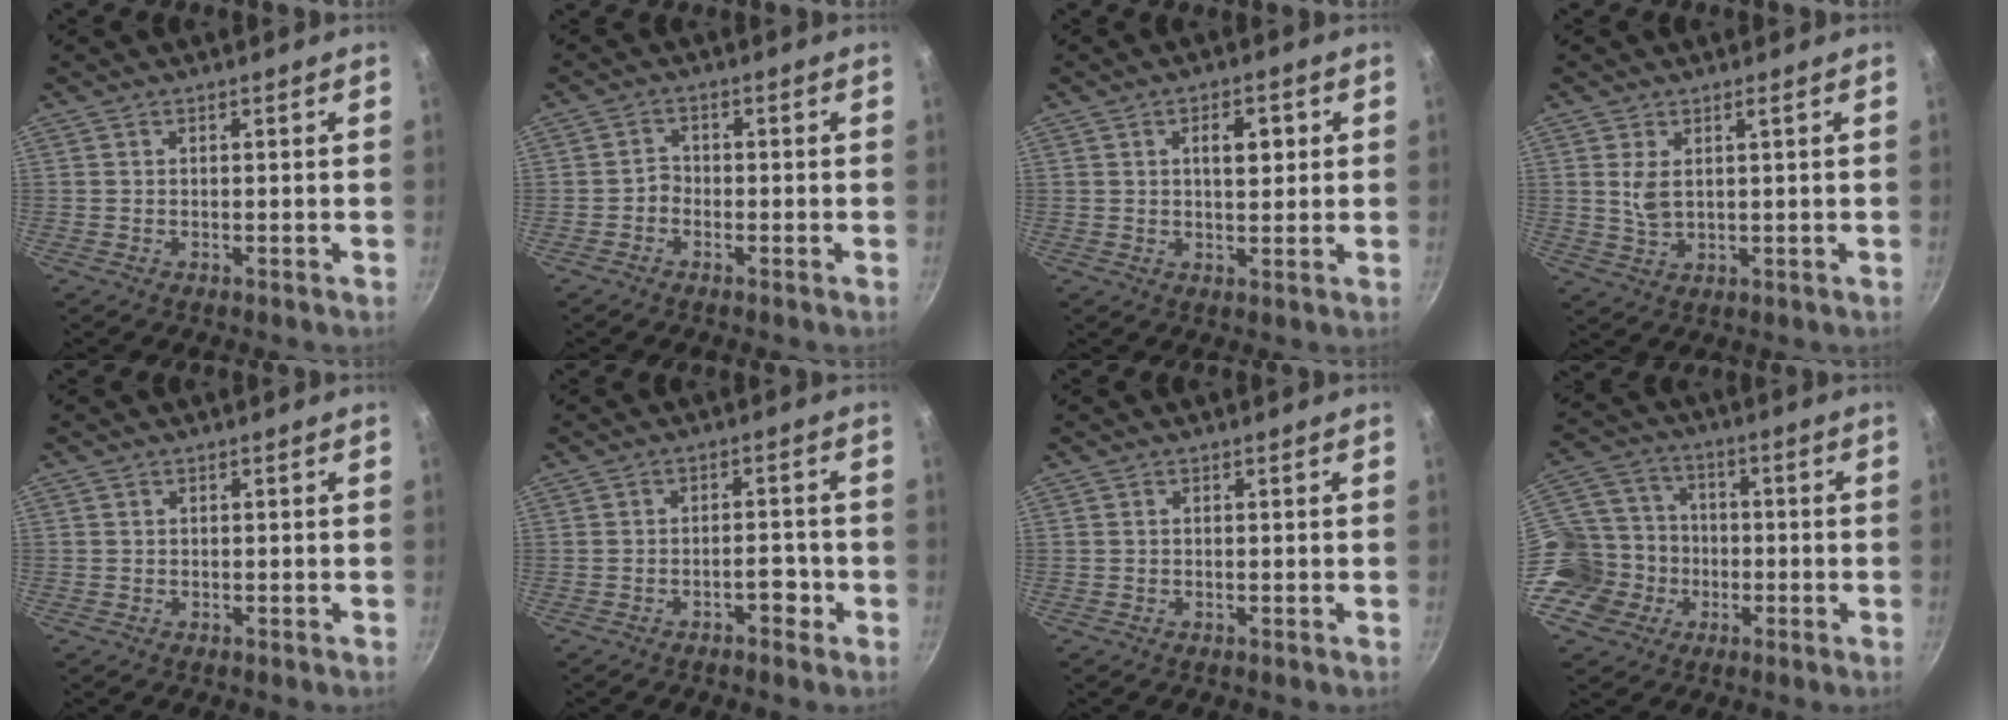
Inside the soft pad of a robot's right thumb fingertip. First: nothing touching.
{"total": 1.9, "force": [-1.2, 1.3, 0.6], "torque": [-0.003, 0.016, -0.025]}
{"total": 5.5, "force": [1.4, 2.9, 4.5], "torque": [-0.047, -0.002, 0.019]}
{"total": 3.7, "force": [1.0, 1.4, 3.2], "torque": [-0.061, -0.007, 0.029]}
{"total": 0.9, "force": [-0.3, 0.9, -0.1], "torque": [0.005, 0.005, -0.002]}
{"total": 3.5, "force": [-1.9, 1.7, 2.4], "torque": [-0.015, 0.022, -0.027]}
{"total": 0.0}
{"total": 14.5, "force": [-4.2, 12.9, 5.2], "torque": [-0.083, 0.042, -0.081]}